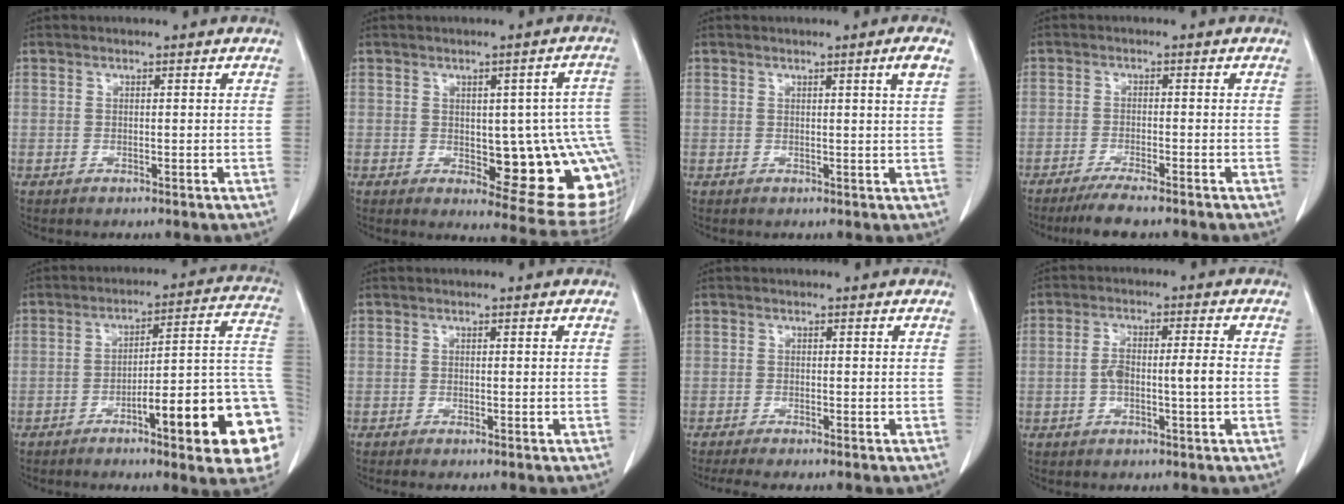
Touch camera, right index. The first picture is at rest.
{"total": 15.1, "force": [-1.8, 4.7, 14.2], "torque": [-0.115, 0.012, -0.004]}
{"total": 2.0, "force": [0.9, -0.6, 1.7], "torque": [-0.024, -0.006, 0.015]}
{"total": 5.4, "force": [-4.5, 0.0, 3.0], "torque": [-0.046, -0.012, -0.075]}
{"total": 19.1, "force": [-6.5, 2.3, 17.8], "torque": [-0.144, 0.025, -0.081]}
{"total": 1.2, "force": [-1.0, -0.1, 0.6], "torque": [-0.008, -0.001, -0.015]}
{"total": 4.8, "force": [-4.1, 0.2, 2.5], "torque": [-0.030, -0.009, -0.063]}
{"total": 5.6, "force": [-0.7, 0.9, 5.5], "torque": [-0.110, 0.012, -0.012]}